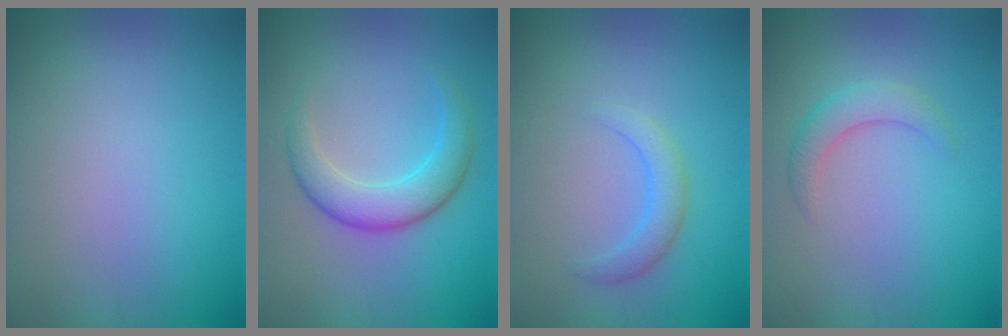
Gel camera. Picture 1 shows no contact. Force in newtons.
{"total": 4.2, "press": 4.2, "slide": 0.1}
{"total": 2.1, "press": 2.0, "slide": 0.3}
{"total": 2.4, "press": 2.4, "slide": 0.2}